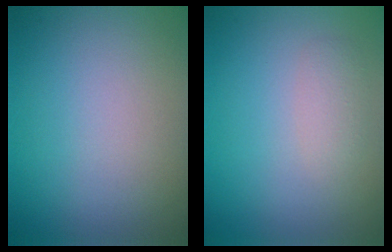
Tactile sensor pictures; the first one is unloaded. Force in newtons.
{"total": 1.3, "press": 1.3, "slide": 0.1}